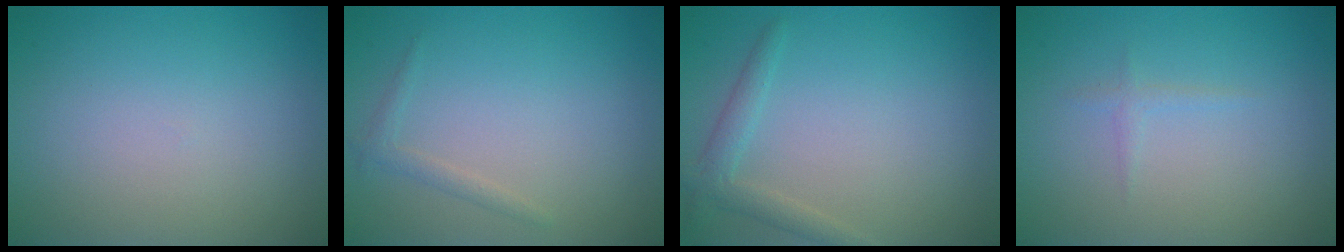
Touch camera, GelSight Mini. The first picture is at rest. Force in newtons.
{"total": 1.0, "press": 1.0, "slide": 0.0}
{"total": 2.0, "press": 2.0, "slide": 0.1}
{"total": 0.7, "press": 0.7, "slide": 0.0}